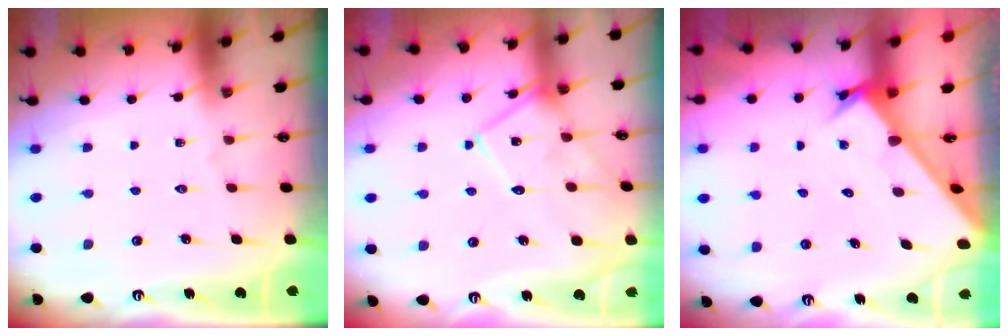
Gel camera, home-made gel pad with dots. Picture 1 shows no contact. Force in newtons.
{"total": 11.8, "press": 11.8, "slide": 0.5}
{"total": 2.6, "press": 2.6, "slide": 0.2}